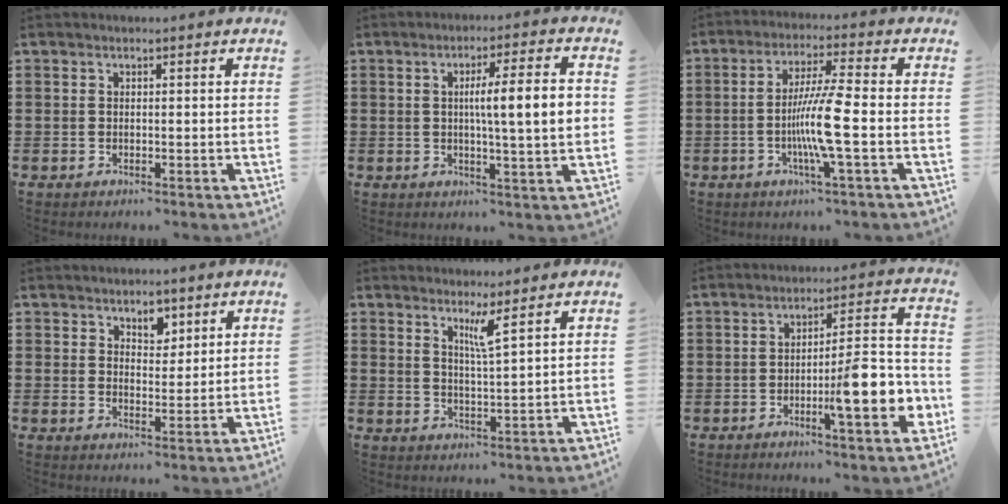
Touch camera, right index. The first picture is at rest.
{"total": 9.0, "force": [0.9, 0.9, 8.9], "torque": [-0.146, -0.002, 0.004]}
{"total": 8.5, "force": [-2.1, -0.2, 8.2], "torque": [-0.162, -0.019, -0.046]}
{"total": 3.6, "force": [2.6, 2.1, 1.3], "torque": [-0.027, 0.007, 0.047]}
{"total": 3.5, "force": [2.4, -0.5, 2.6], "torque": [-0.049, -0.008, 0.039]}
{"total": 10.4, "force": [-3.8, 1.7, 9.6], "torque": [-0.130, -0.007, -0.068]}